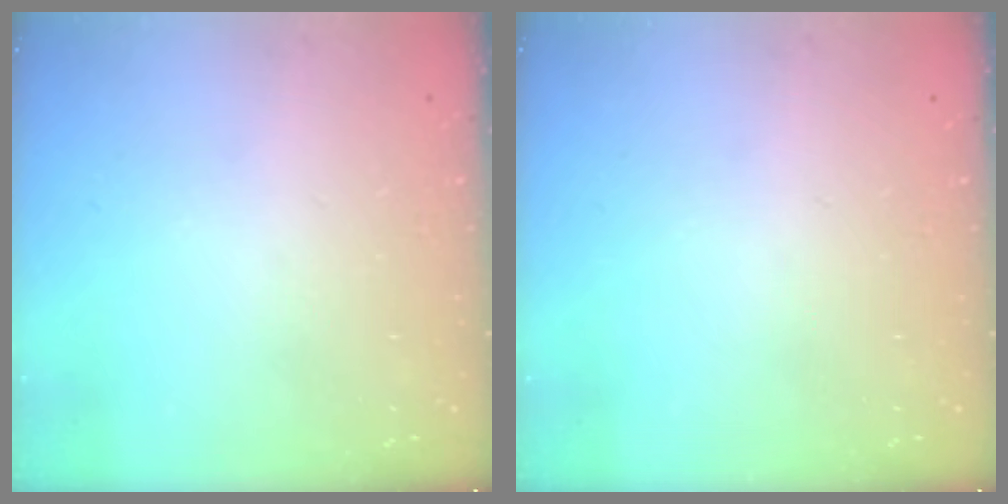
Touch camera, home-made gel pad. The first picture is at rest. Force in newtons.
{"total": 0.0}